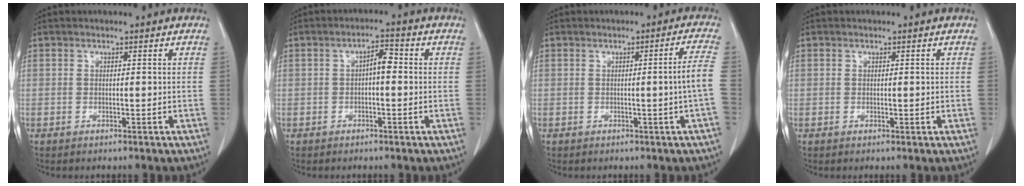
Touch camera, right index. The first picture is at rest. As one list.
[{"total": 3.2, "force": [0.1, 1.1, 3.0], "torque": [-0.049, 0.015, 0.000]}, {"total": 4.0, "force": [-0.6, -0.9, 3.9], "torque": [-0.050, 0.000, -0.008]}, {"total": 0.5, "force": [0.1, 0.4, 0.3], "torque": [-0.006, -0.001, 0.004]}]